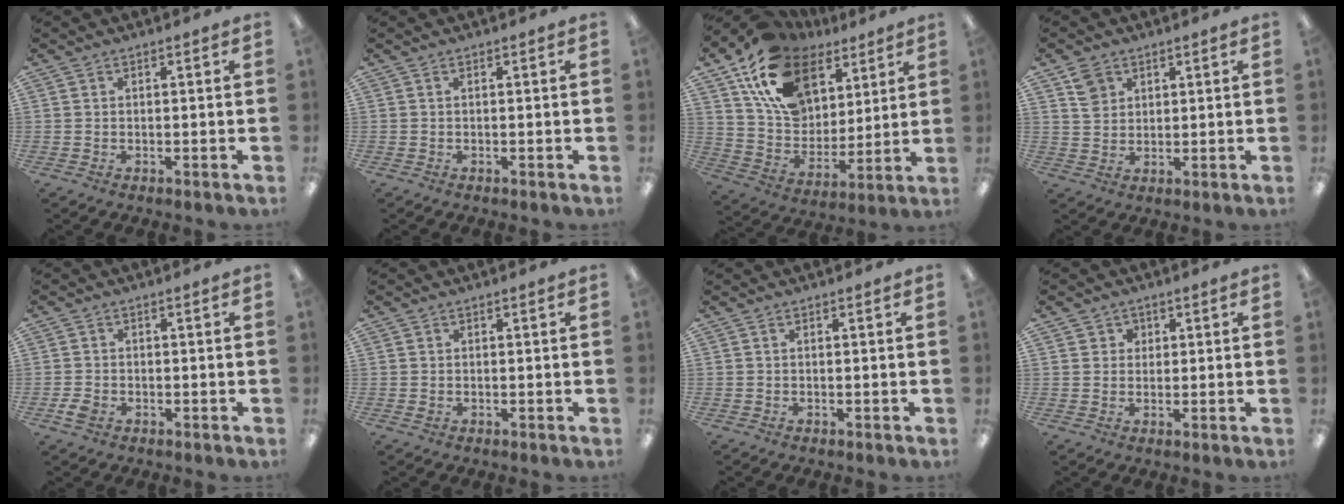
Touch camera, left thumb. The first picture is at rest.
{"total": 0.0}
{"total": 18.8, "force": [10.6, 12.2, 9.5], "torque": [-0.185, -0.042, 0.199]}
{"total": 5.1, "force": [3.0, 4.0, 1.4], "torque": [-0.025, 0.002, 0.055]}
{"total": 2.8, "force": [-1.2, 2.1, 1.4], "torque": [-0.035, 0.001, -0.025]}
{"total": 0.7, "force": [0.0, 0.7, 0.2], "torque": [-0.002, 0.004, -0.001]}
{"total": 0.0}
{"total": 2.7, "force": [1.1, 2.4, 0.0], "torque": [0.006, 0.000, 0.015]}